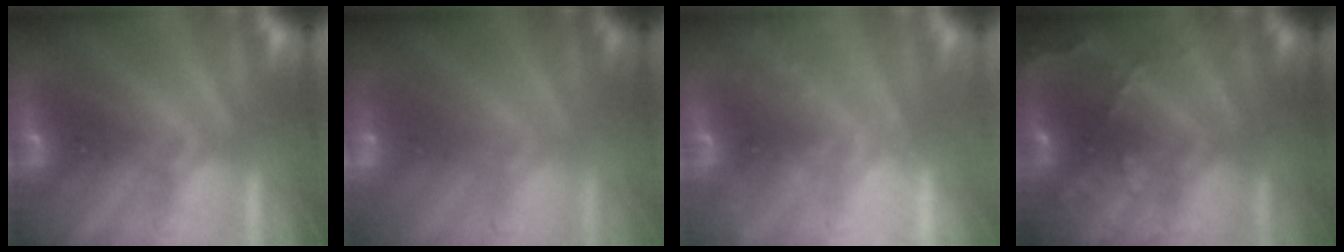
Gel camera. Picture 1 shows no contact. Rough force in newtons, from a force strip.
{"total": 2.8}
{"total": 2.3}
{"total": 6.1}